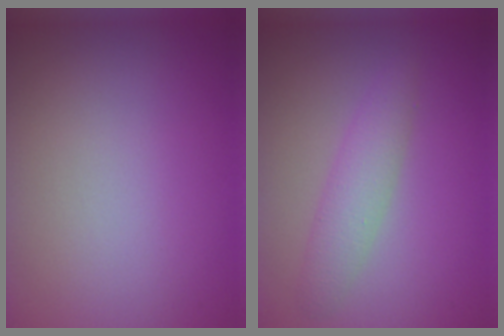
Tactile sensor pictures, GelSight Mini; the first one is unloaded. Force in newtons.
{"total": 2.6, "press": 2.6, "slide": 0.1}